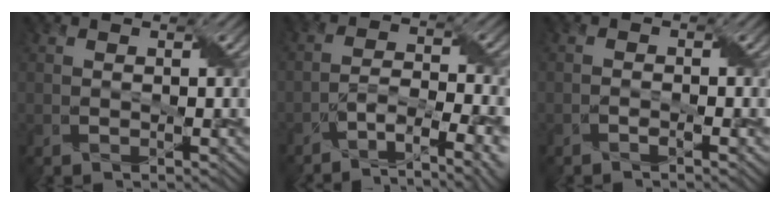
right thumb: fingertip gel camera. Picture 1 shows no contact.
{"total": 8.0, "force": [-5.3, 1.8, 5.7], "torque": [-0.097, 0.003, -0.089]}
{"total": 1.3, "force": [-0.8, 0.3, 1.0], "torque": [-0.019, 0.002, -0.014]}